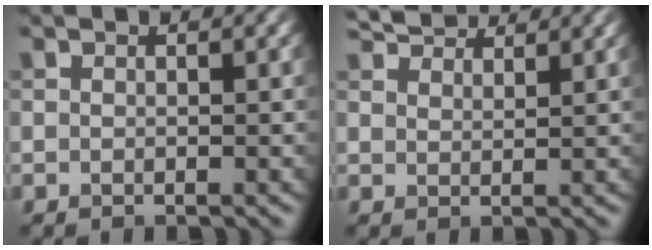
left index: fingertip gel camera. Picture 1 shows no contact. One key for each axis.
{"total": 3.8, "fx": 3.5, "fy": 1.0, "fz": 1.2, "tx": -0.029, "ty": 0.009, "tz": 0.057}